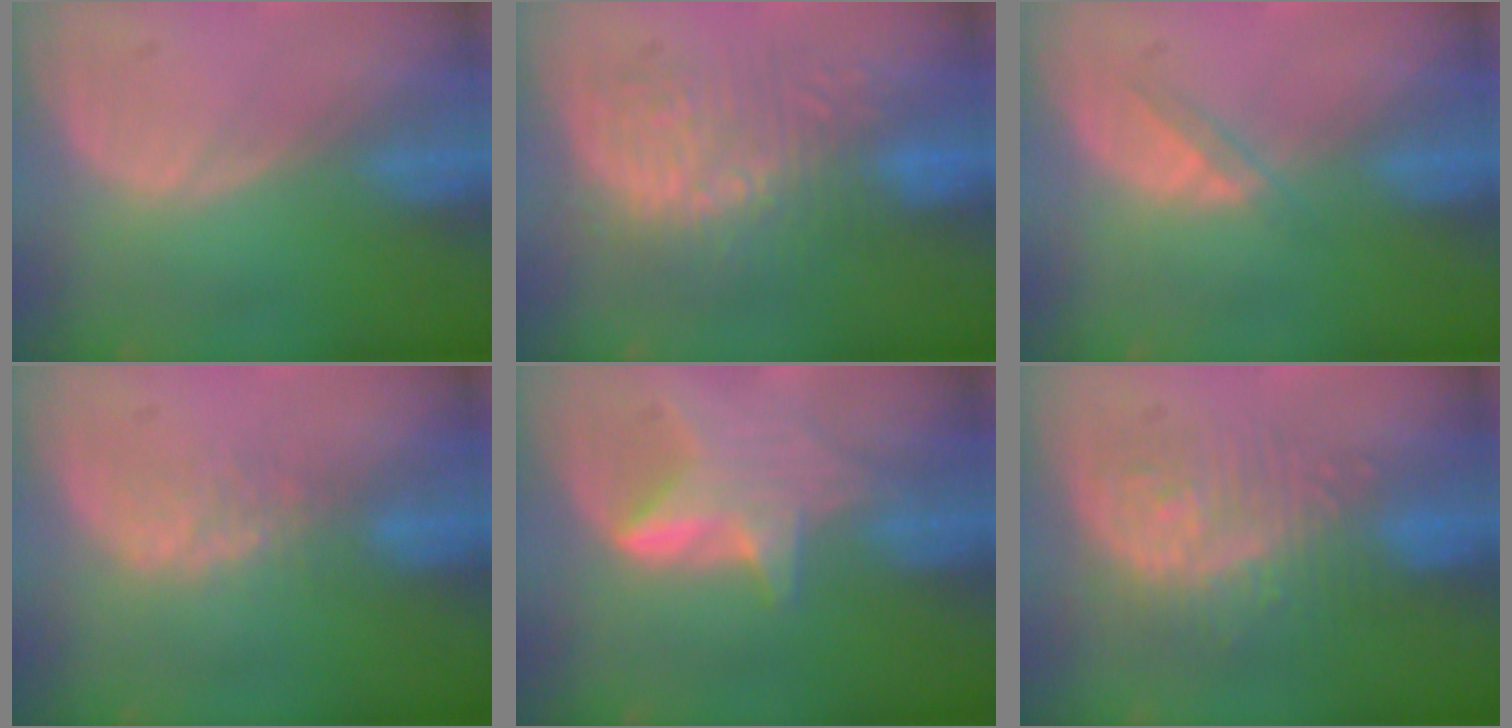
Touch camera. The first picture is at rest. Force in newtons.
{"total": 8.6, "press": 8.5, "slide": 1.5}
{"total": 1.9, "press": 1.7, "slide": 1.0}
{"total": 2.7, "press": 2.7, "slide": 0.6}
{"total": 6.1, "press": 5.7, "slide": 2.2}
{"total": 9.0, "press": 8.6, "slide": 2.9}